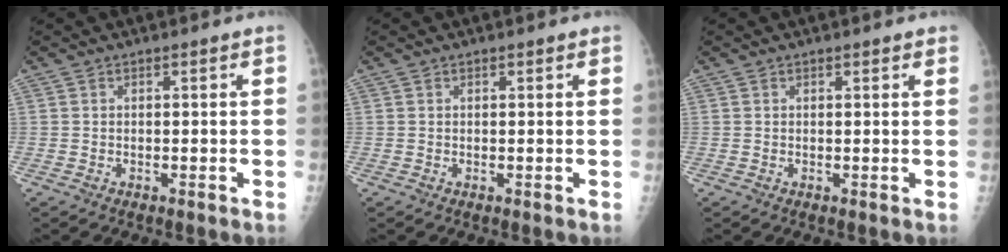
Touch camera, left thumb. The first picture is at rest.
{"total": 0.7, "force": [0.6, 0.3, 0.3], "torque": [-0.006, -0.002, 0.007]}
{"total": 1.8, "force": [1.4, 0.5, 1.0], "torque": [-0.003, 0.000, 0.015]}